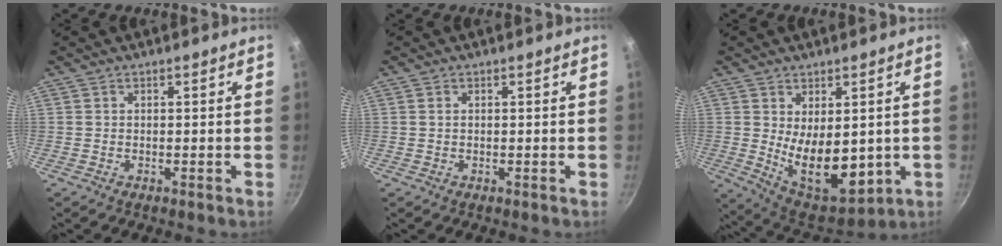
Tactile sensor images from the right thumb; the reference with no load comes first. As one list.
[{"total": 0.8, "force": [0.3, 0.5, 0.6], "torque": [-0.011, 0.002, 0.004]}, {"total": 13.7, "force": [-0.2, 7.7, 11.3], "torque": [-0.140, -0.036, 0.026]}]